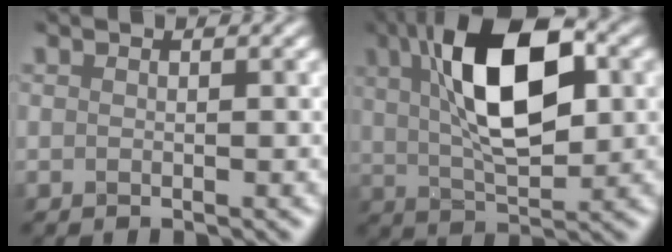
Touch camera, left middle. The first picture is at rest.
{"total": 8.8, "force": [2.2, 3.3, 7.8], "torque": [-0.144, 0.014, 0.050]}